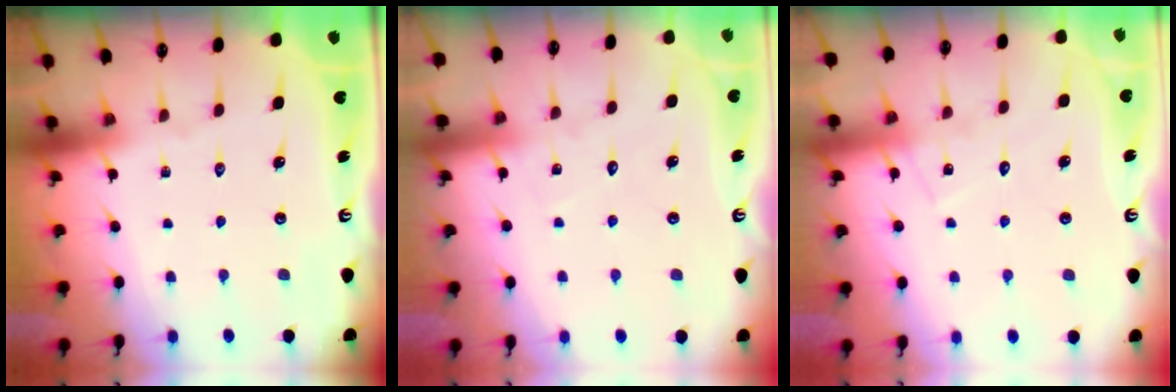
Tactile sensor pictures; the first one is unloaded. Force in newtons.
{"total": 4.3, "press": 4.3, "slide": 0.3}
{"total": 9.4, "press": 9.4, "slide": 0.5}